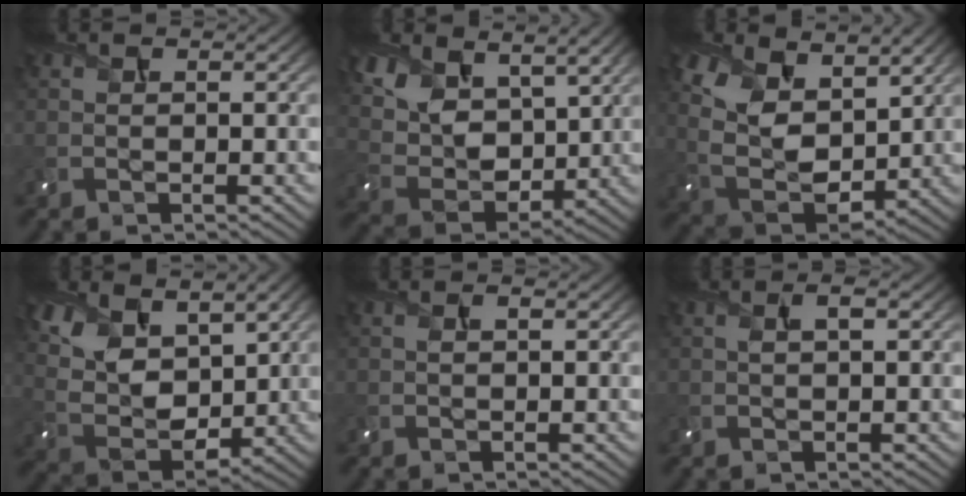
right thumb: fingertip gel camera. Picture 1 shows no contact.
{"total": 11.5, "force": [6.2, 6.7, 7.0], "torque": [-0.193, 0.001, 0.116]}
{"total": 11.6, "force": [5.8, 6.4, 7.8], "torque": [-0.201, 0.000, 0.106]}
{"total": 11.2, "force": [5.0, 6.5, 7.5], "torque": [-0.193, 0.001, 0.094]}
{"total": 0.7, "force": [0.1, 0.2, 0.6], "torque": [-0.014, 0.003, 0.002]}
{"total": 1.6, "force": [0.5, 0.4, 1.5], "torque": [-0.030, 0.005, 0.007]}